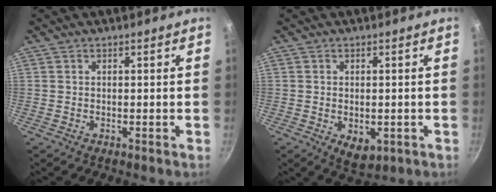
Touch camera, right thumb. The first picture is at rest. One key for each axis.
{"total": 4.9, "fx": -1.1, "fy": 3.1, "fz": 3.6, "tx": -0.046, "ty": -0.007, "tz": -0.007}